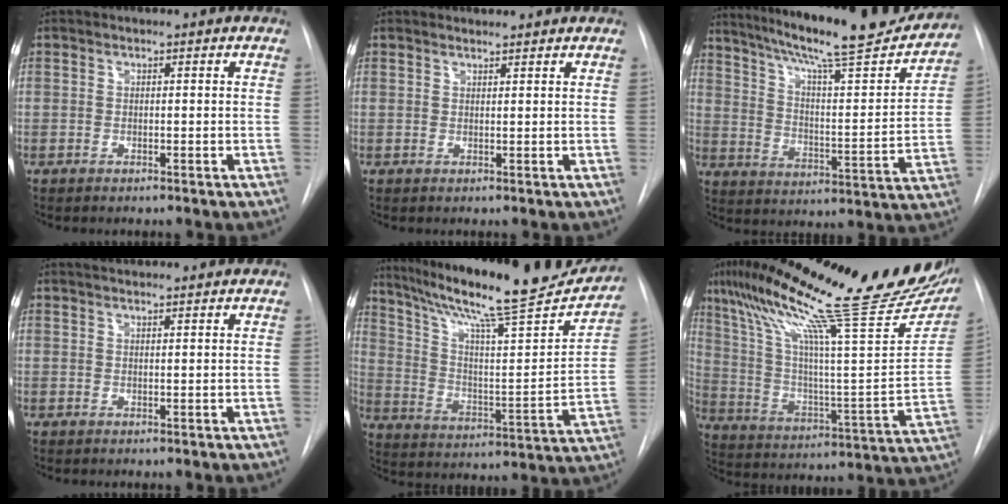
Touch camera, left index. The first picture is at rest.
{"total": 2.2, "force": [2.2, 0.3, 0.0], "torque": [-0.008, 0.013, 0.033]}
{"total": 24.5, "force": [21.7, 2.2, 11.3], "torque": [-0.187, -0.042, 0.302]}
{"total": 4.3, "force": [4.1, 0.4, 1.3], "torque": [-0.021, 0.025, 0.054]}
{"total": 26.7, "force": [22.9, 2.1, 13.6], "torque": [-0.228, -0.043, 0.331]}
{"total": 32.7, "force": [24.4, 2.8, 21.6], "torque": [-0.346, -0.016, 0.355]}